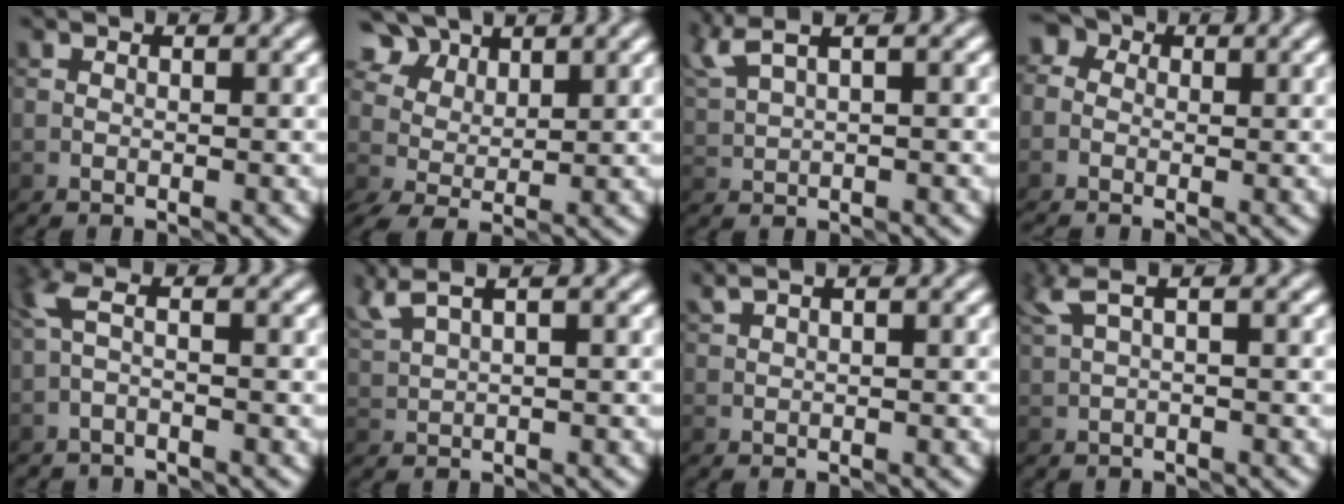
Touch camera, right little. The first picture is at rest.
{"total": 4.9, "force": [3.1, 2.9, 2.6], "torque": [-0.062, 0.009, 0.060]}
{"total": 4.2, "force": [3.0, 1.3, 2.6], "torque": [-0.063, 0.029, 0.050]}
{"total": 3.6, "force": [-0.3, 3.1, 1.8], "torque": [-0.036, 0.020, -0.033]}
{"total": 1.9, "force": [-0.8, 0.6, 1.6], "torque": [-0.044, 0.004, -0.022]}
{"total": 4.2, "force": [3.1, 1.2, 2.4], "torque": [-0.058, 0.031, 0.050]}
{"total": 1.4, "force": [1.2, 0.4, 0.8], "torque": [-0.011, 0.008, 0.016]}
{"total": 2.1, "force": [1.2, 0.4, 1.7], "torque": [-0.036, 0.009, 0.026]}